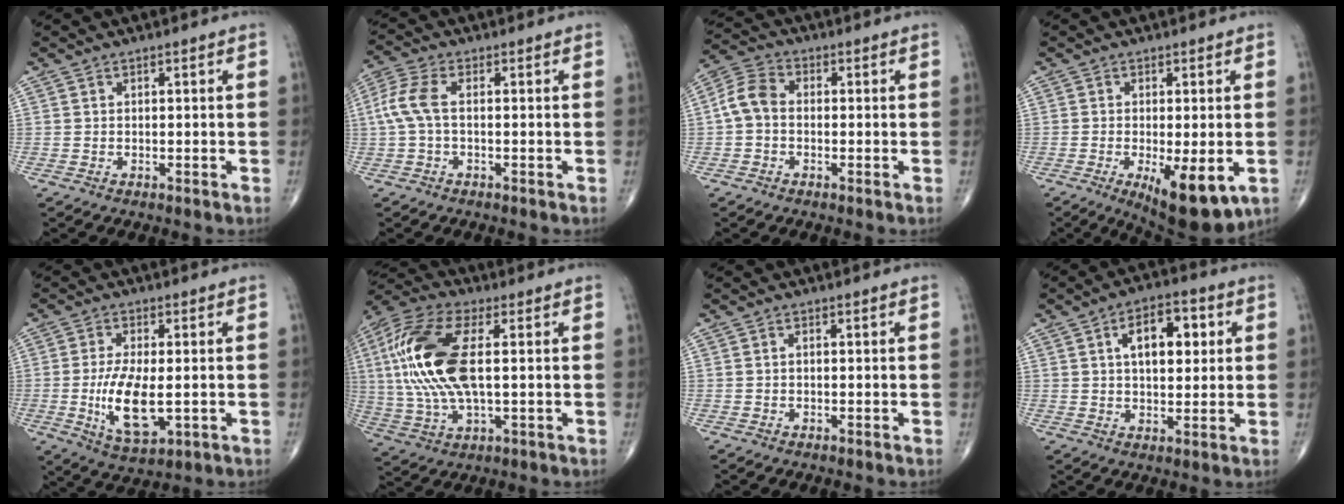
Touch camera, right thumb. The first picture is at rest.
{"total": 6.1, "force": [0.0, 2.7, 5.4], "torque": [-0.148, 0.016, -0.006]}
{"total": 6.1, "force": [-0.5, 4.3, 4.2], "torque": [-0.079, 0.019, -0.023]}
{"total": 11.0, "force": [-3.6, 3.7, 9.7], "torque": [-0.140, -0.020, -0.044]}
{"total": 10.7, "force": [-1.5, 4.5, 9.7], "torque": [-0.183, -0.017, -0.019]}
{"total": 20.2, "force": [2.6, 8.6, 18.1], "torque": [-0.406, 0.008, 0.043]}
{"total": 0.6, "force": [-0.1, 0.5, 0.2], "torque": [-0.002, 0.001, -0.002]}
{"total": 10.3, "force": [2.7, 5.5, 8.2], "torque": [-0.097, 0.005, 0.038]}